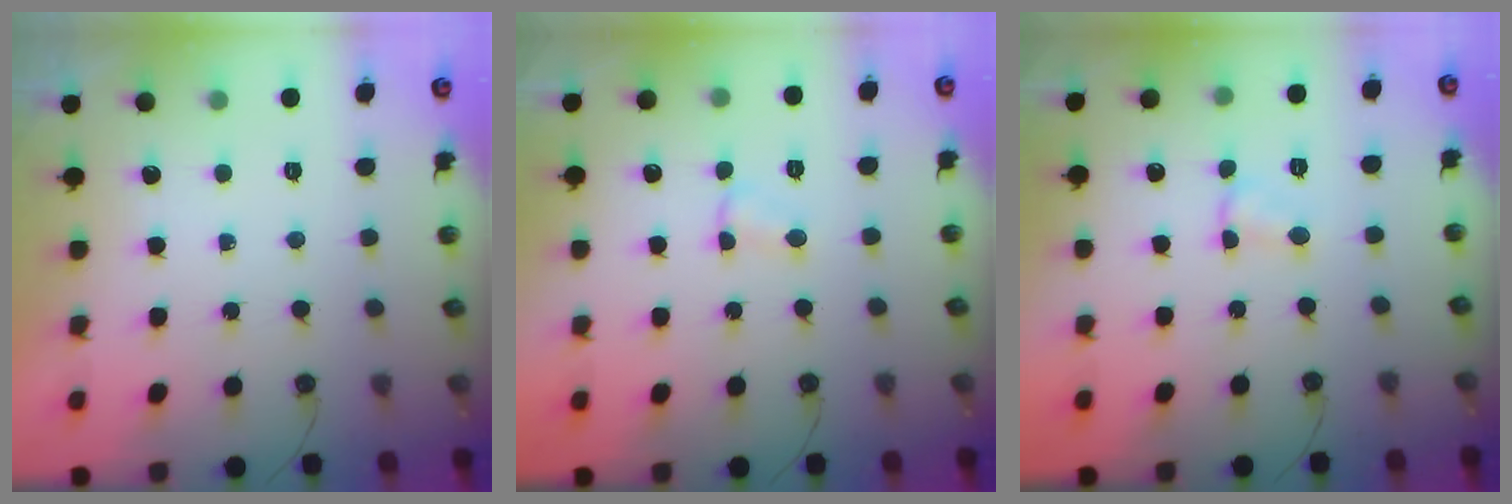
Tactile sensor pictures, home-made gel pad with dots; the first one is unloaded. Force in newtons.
{"total": 3.6, "press": 3.5, "slide": 0.3}
{"total": 2.4, "press": 2.4, "slide": 0.3}